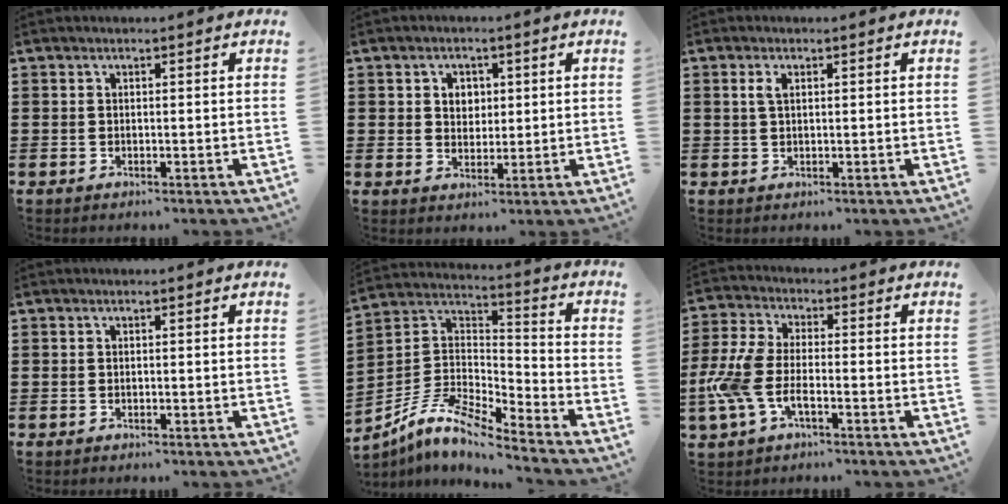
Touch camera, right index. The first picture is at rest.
{"total": 2.9, "force": [0.8, 2.5, 1.2], "torque": [-0.033, 0.010, 0.012]}
{"total": 1.8, "force": [0.5, 0.8, 1.5], "torque": [-0.034, 0.006, 0.008]}
{"total": 0.0}
{"total": 8.6, "force": [-7.5, 1.3, 3.9], "torque": [-0.098, -0.003, -0.156]}
{"total": 7.1, "force": [-2.4, 3.3, 5.8], "torque": [-0.156, -0.010, -0.054]}